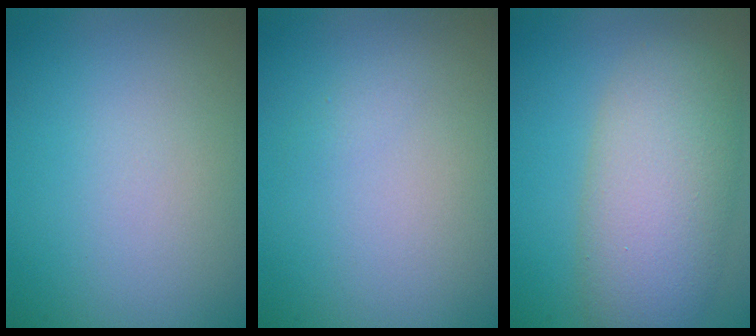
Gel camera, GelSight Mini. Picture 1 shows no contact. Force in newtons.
{"total": 0.6, "press": 0.5, "slide": 0.1}
{"total": 7.5, "press": 7.5, "slide": 0.4}